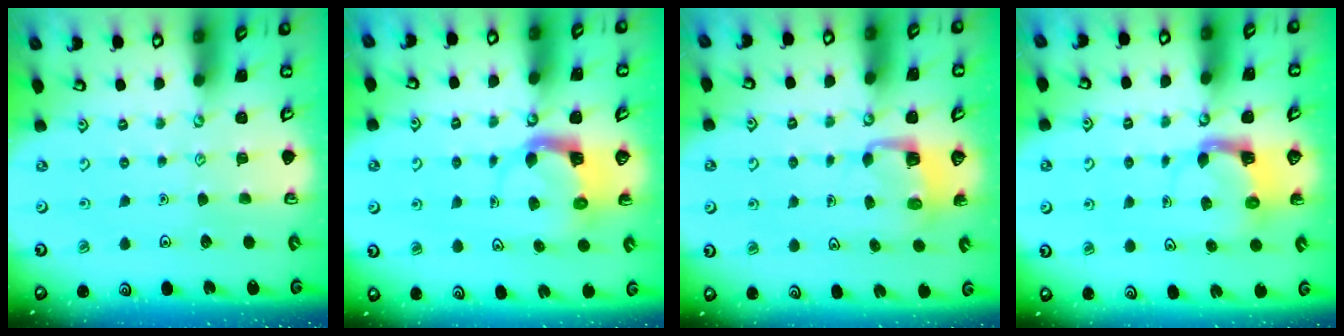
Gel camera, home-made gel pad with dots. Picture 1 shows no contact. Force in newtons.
{"total": 3.8, "press": 3.7, "slide": 0.6}
{"total": 3.8, "press": 3.8, "slide": 0.2}
{"total": 4.0, "press": 3.9, "slide": 0.6}